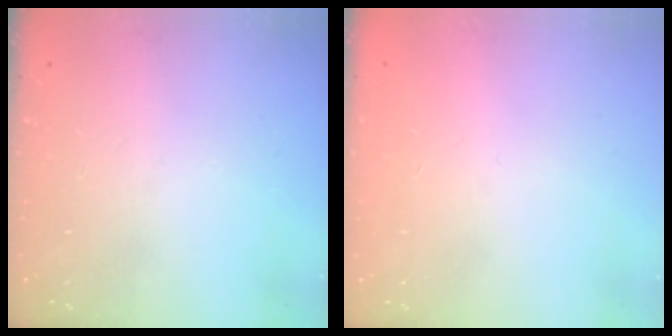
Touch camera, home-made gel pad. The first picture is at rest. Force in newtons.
{"total": 0.8, "press": 0.8, "slide": 0.2}